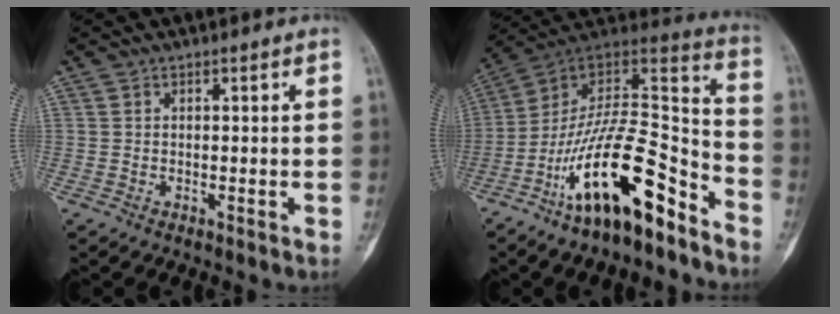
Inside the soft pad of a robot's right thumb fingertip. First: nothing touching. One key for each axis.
{"total": 22.4, "fx": -13.2, "fy": 7.5, "fz": 16.5, "tx": -0.287, "ty": 0.098, "tz": -0.225}